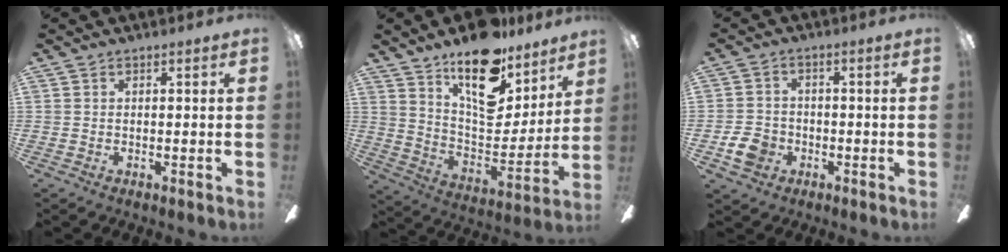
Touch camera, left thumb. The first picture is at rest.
{"total": 19.1, "force": [14.2, 8.3, 9.8], "torque": [-0.154, -0.104, 0.251]}
{"total": 6.1, "force": [-2.4, 5.0, 2.7], "torque": [-0.070, 0.014, -0.045]}